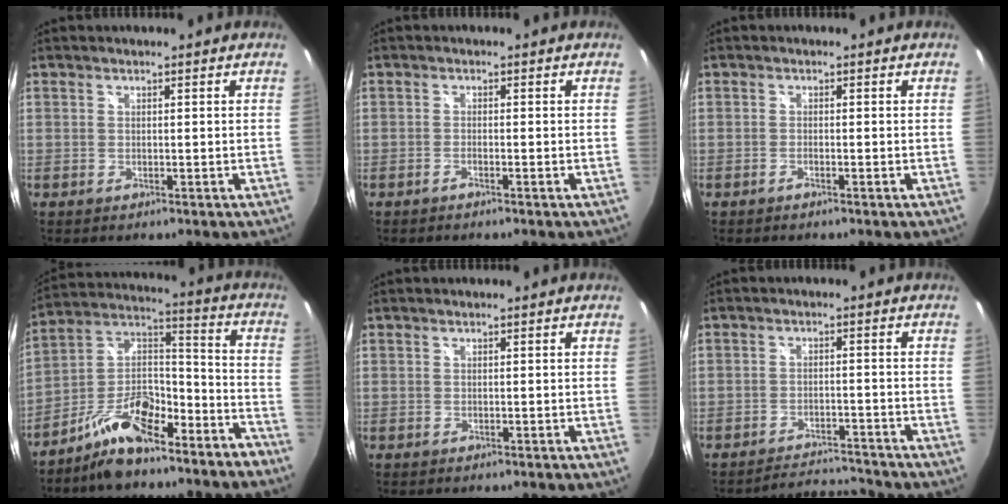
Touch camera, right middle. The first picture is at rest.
{"total": 1.0, "force": [-0.8, -0.2, 0.6], "torque": [-0.010, -0.001, -0.018]}
{"total": 0.8, "force": [-0.6, -0.2, 0.4], "torque": [-0.005, -0.001, -0.014]}
{"total": 16.5, "force": [-11.9, 6.2, 9.5], "torque": [-0.177, 0.043, -0.189]}
{"total": 0.0}
{"total": 6.2, "force": [-6.2, 0.3, 0.2], "torque": [-0.024, 0.008, -0.097]}